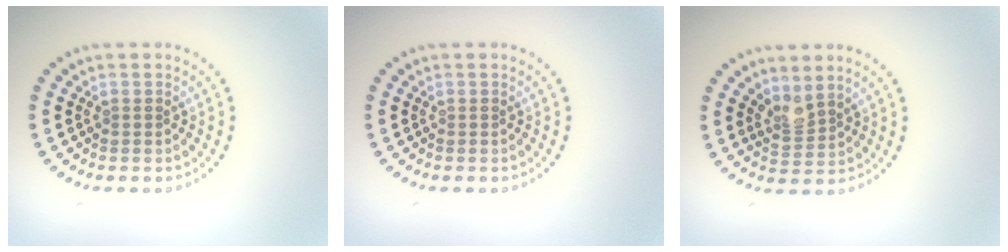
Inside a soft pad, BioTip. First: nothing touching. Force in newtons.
{"total": 0.0}
{"total": 2.1, "press": 1.5, "slide": 1.4}